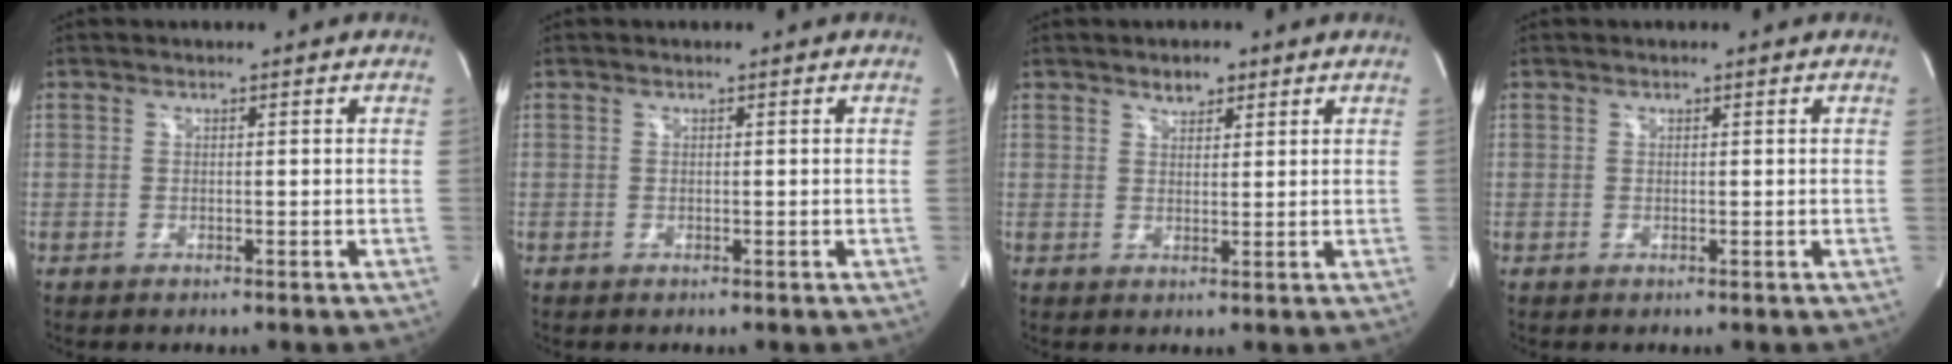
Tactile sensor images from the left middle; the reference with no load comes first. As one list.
[{"total": 0.0}, {"total": 2.4, "force": [1.8, 1.2, 1.2], "torque": [-0.021, 0.002, 0.030]}, {"total": 0.0}]